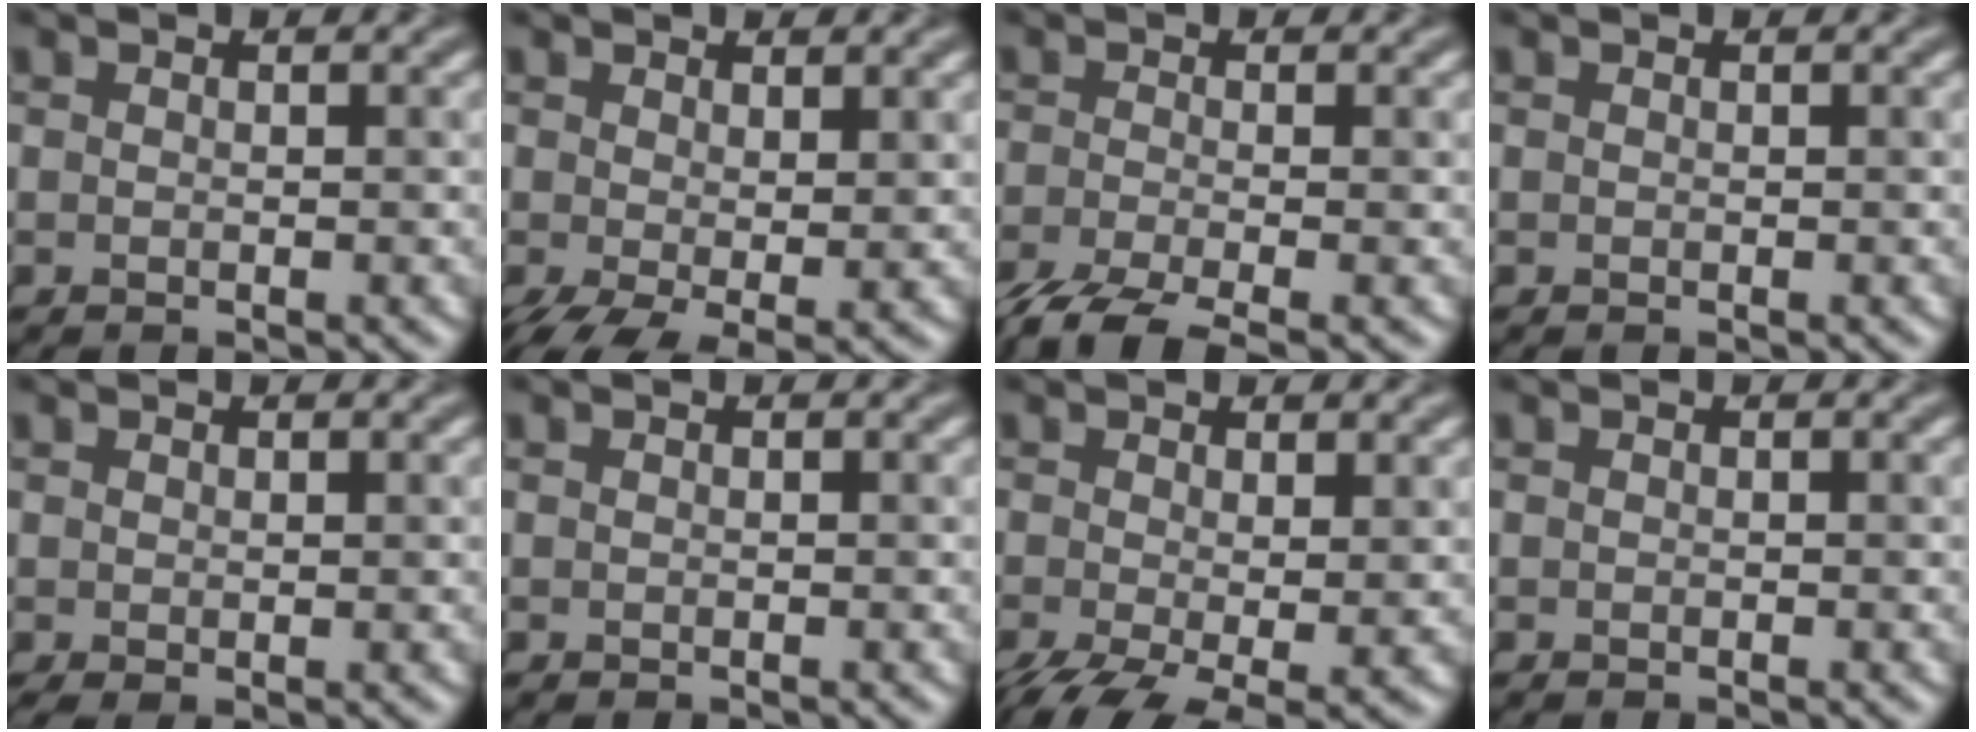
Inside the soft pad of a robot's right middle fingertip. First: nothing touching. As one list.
[{"total": 3.9, "force": [-0.6, 1.8, 3.4], "torque": [-0.070, -0.012, -0.010]}, {"total": 5.3, "force": [-3.6, 1.3, 3.6], "torque": [-0.066, -0.014, -0.079]}, {"total": 0.0}, {"total": 0.9, "force": [0.2, 0.4, 0.8], "torque": [-0.016, 0.000, 0.004]}, {"total": 0.0}, {"total": 6.0, "force": [-2.0, 2.6, 5.0], "torque": [-0.105, -0.021, -0.030]}, {"total": 0.0}]